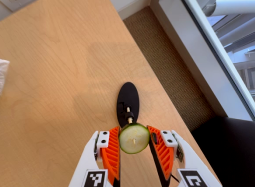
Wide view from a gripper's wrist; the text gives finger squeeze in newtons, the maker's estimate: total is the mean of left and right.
{"total": 8.8, "left": 9.1, "right": 8.6}